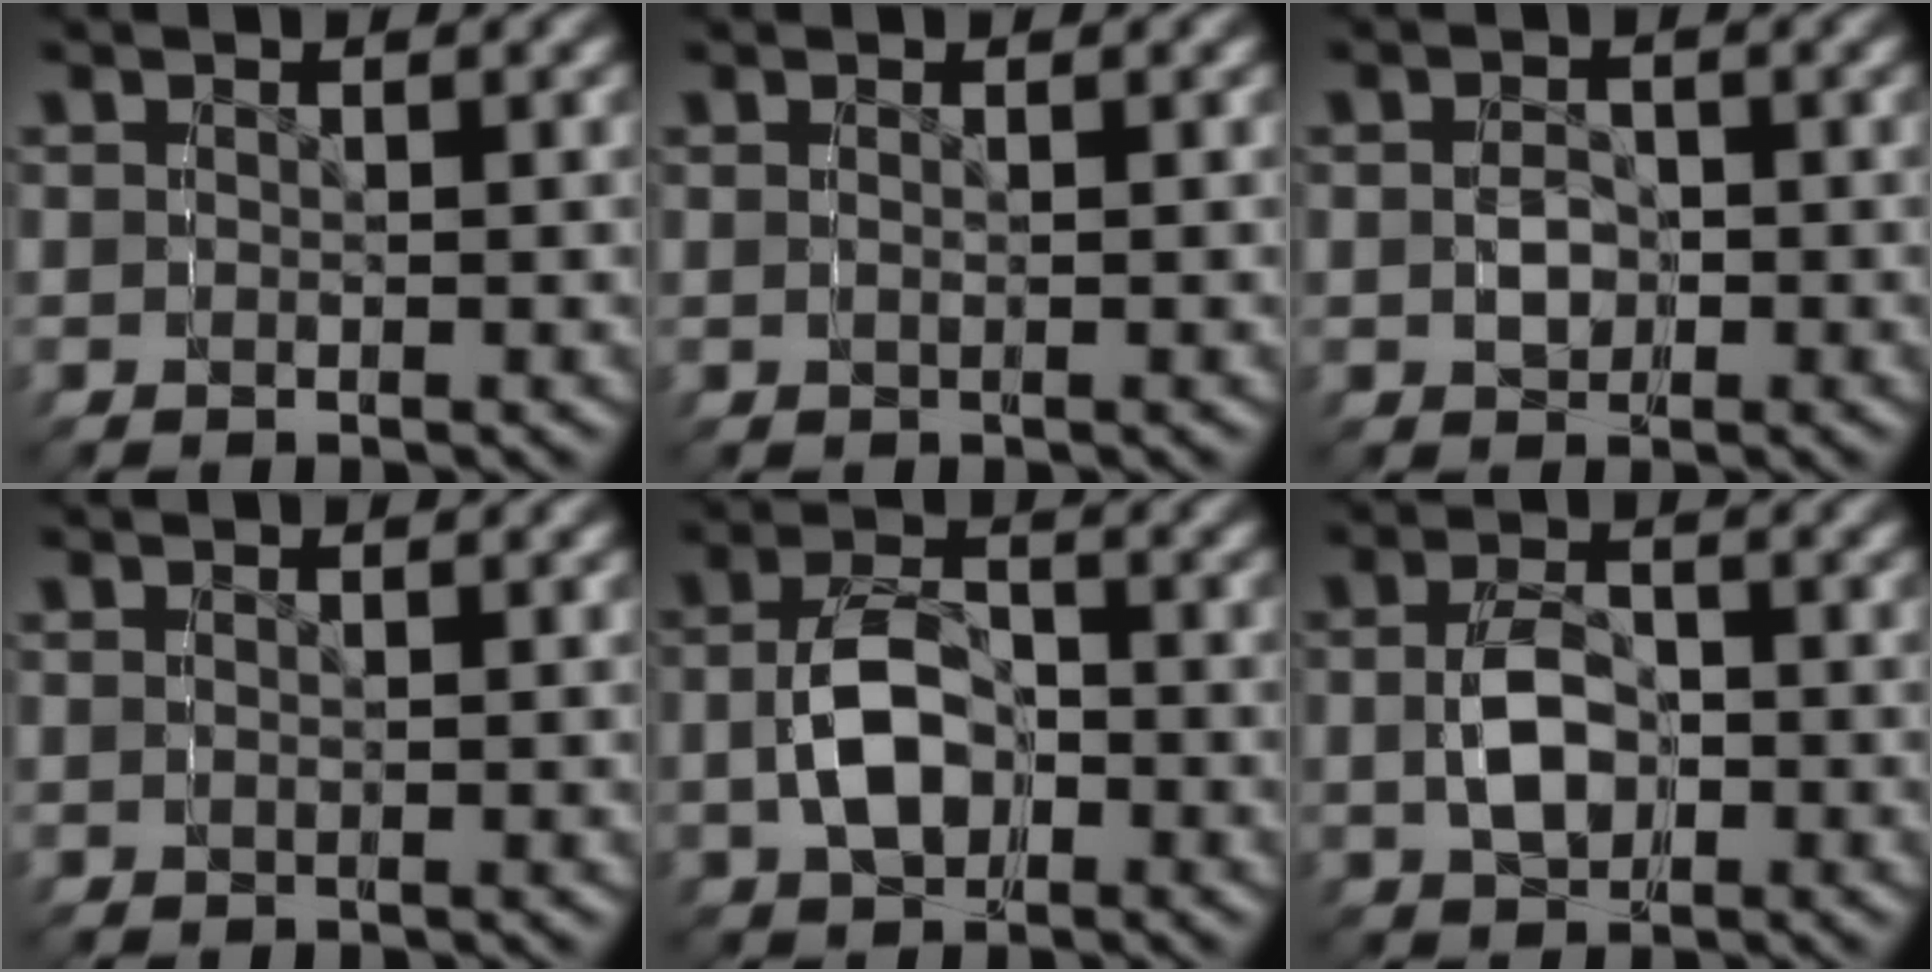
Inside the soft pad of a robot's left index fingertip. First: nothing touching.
{"total": 1.0, "force": [0.1, -0.7, 0.6], "torque": [-0.005, 0.009, -0.002]}
{"total": 1.9, "force": [-0.5, 1.8, 0.0], "torque": [-0.017, -0.017, -0.001]}
{"total": 0.8, "force": [0.1, -0.4, 0.6], "torque": [-0.005, 0.007, -0.001]}
{"total": 3.7, "force": [-2.1, 3.0, 0.6], "torque": [-0.041, -0.022, -0.026]}
{"total": 2.0, "force": [-0.8, 1.9, 0.0], "torque": [-0.028, -0.014, -0.006]}